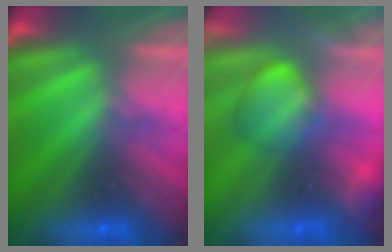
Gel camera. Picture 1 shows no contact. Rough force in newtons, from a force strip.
{"total": 2.4}